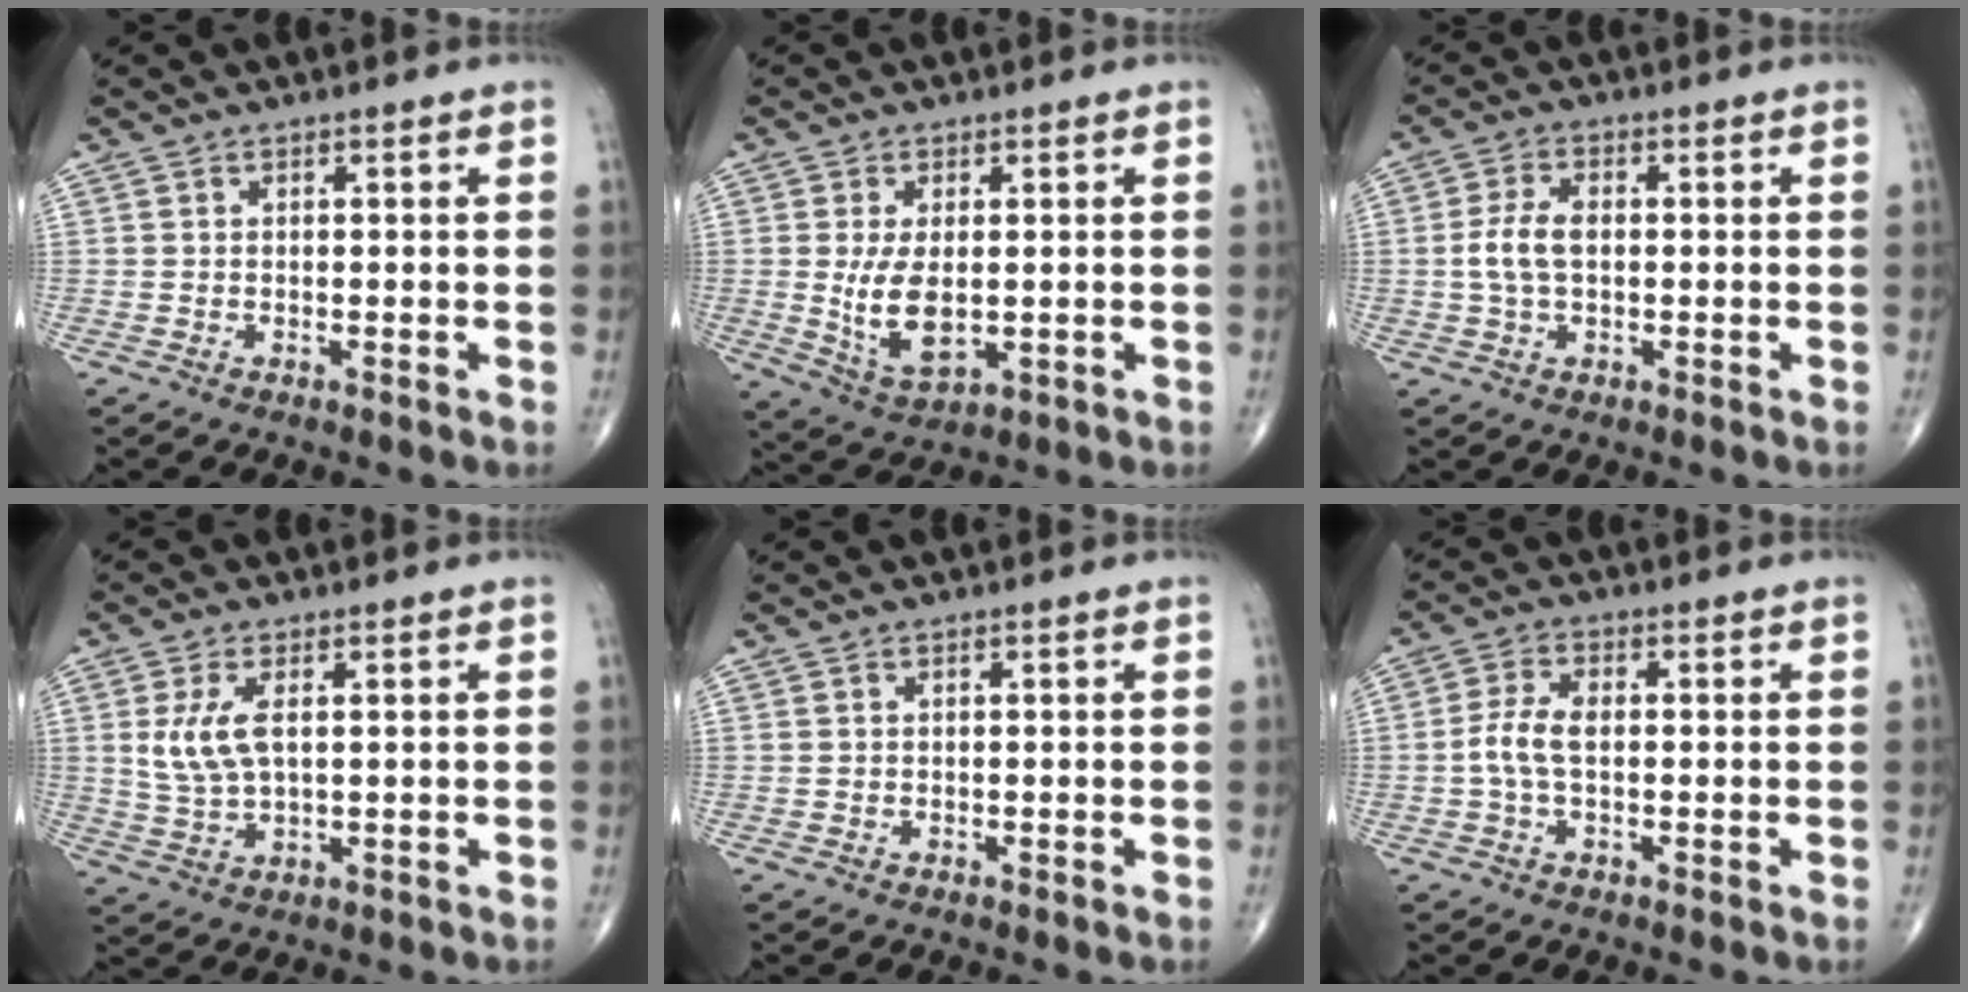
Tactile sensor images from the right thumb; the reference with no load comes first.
{"total": 8.1, "force": [-0.2, 4.1, 7.0], "torque": [-0.127, -0.017, 0.009]}
{"total": 5.4, "force": [-0.1, 3.0, 4.5], "torque": [-0.100, 0.009, -0.005]}
{"total": 6.8, "force": [1.5, 3.2, 5.8], "torque": [-0.127, -0.006, 0.037]}
{"total": 0.0}
{"total": 4.7, "force": [-0.4, 2.3, 4.1], "torque": [-0.095, 0.012, -0.013]}